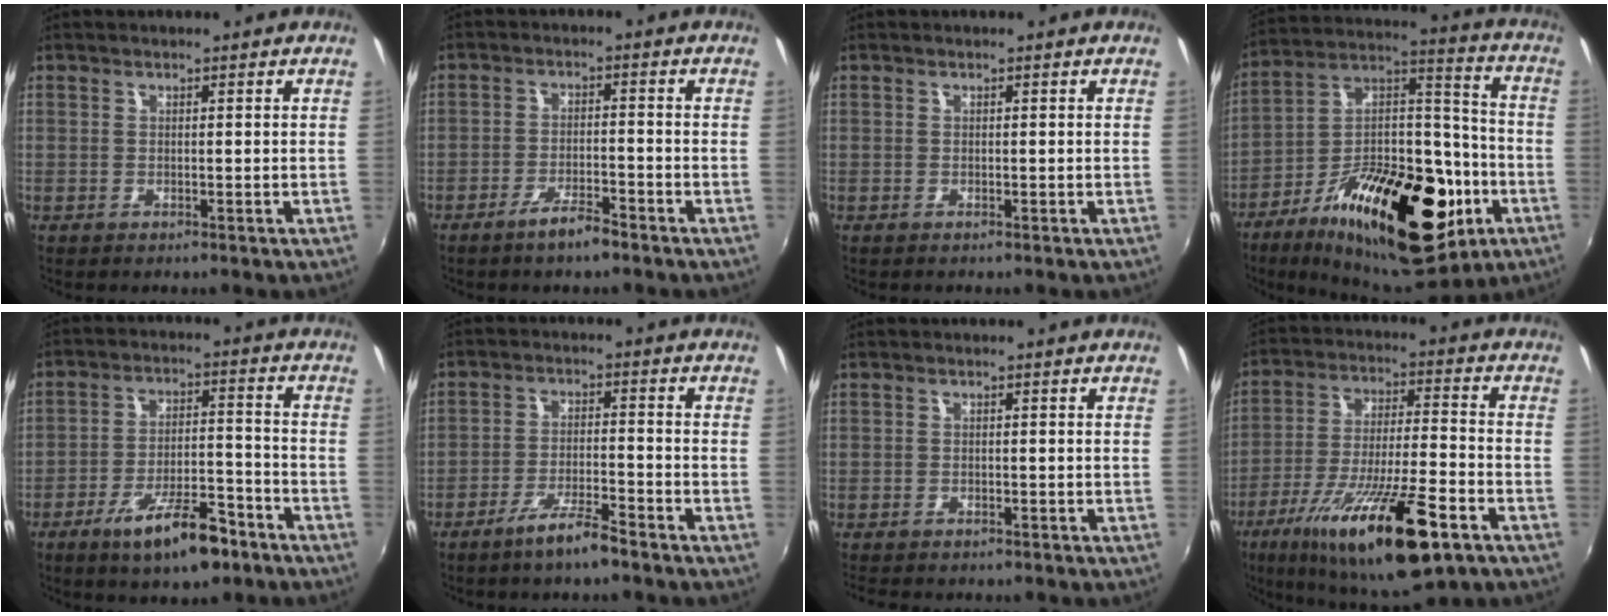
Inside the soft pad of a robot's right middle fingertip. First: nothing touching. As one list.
[{"total": 4.7, "force": [-3.7, 0.9, 2.8], "torque": [-0.065, -0.002, -0.063]}, {"total": 0.0}, {"total": 29.9, "force": [-13.4, 14.1, 22.8], "torque": [-0.369, 0.010, -0.203]}, {"total": 12.1, "force": [-7.9, 3.7, 8.4], "torque": [-0.156, -0.001, -0.123]}, {"total": 6.1, "force": [-4.9, 0.6, 3.7], "torque": [-0.084, -0.003, -0.087]}, {"total": 3.7, "force": [-3.3, 1.2, 1.3], "torque": [-0.036, -0.016, -0.052]}, {"total": 22.2, "force": [-12.5, 4.8, 17.7], "torque": [-0.327, -0.051, -0.208]}]